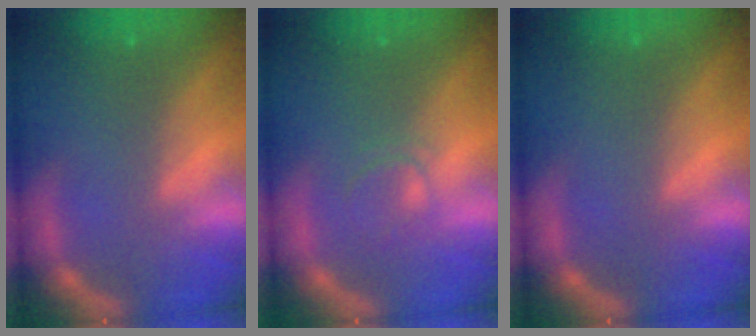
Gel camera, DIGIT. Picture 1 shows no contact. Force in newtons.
{"total": 2.0}
{"total": 0.0}